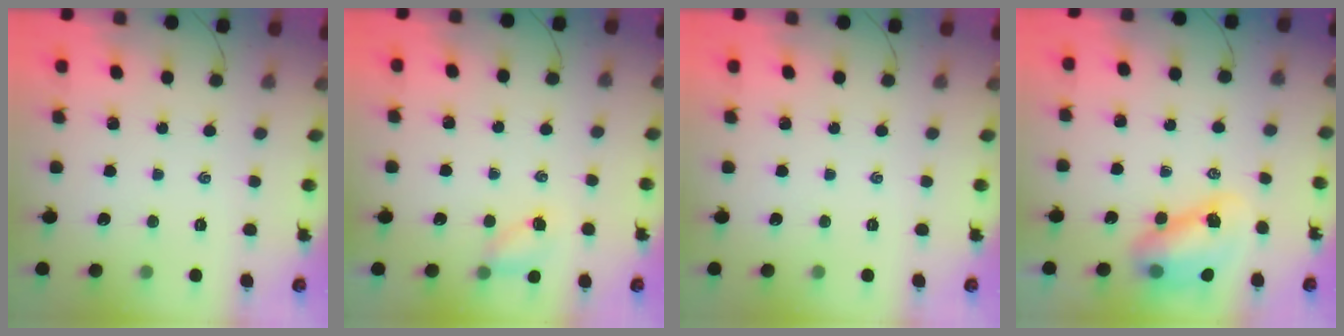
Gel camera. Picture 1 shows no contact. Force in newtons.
{"total": 5.5, "press": 5.3, "slide": 1.4}
{"total": 0.0}
{"total": 8.2, "press": 8.1, "slide": 1.7}